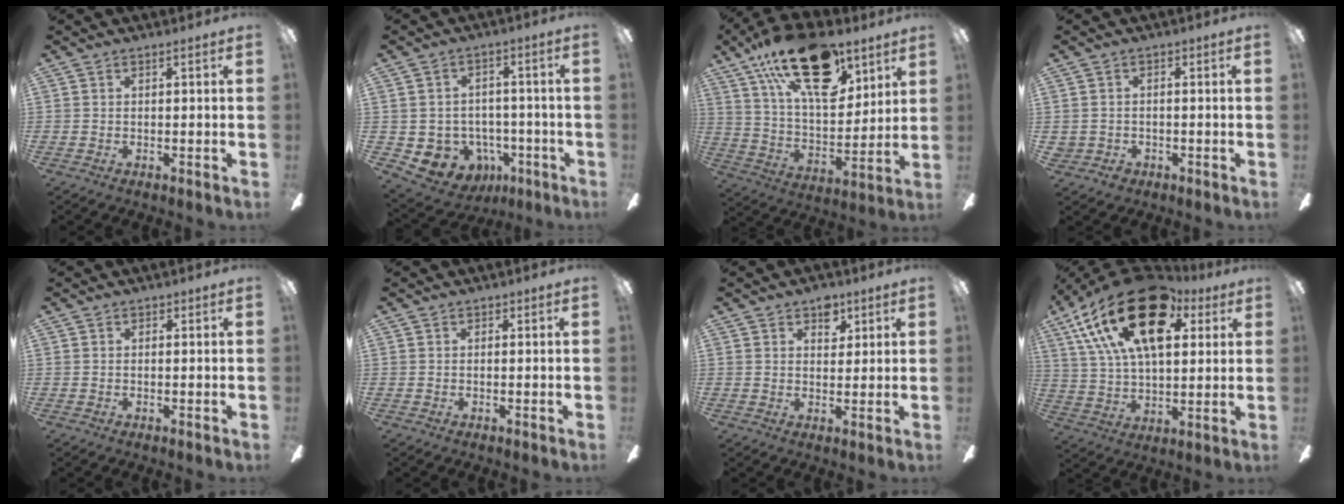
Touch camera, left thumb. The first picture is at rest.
{"total": 7.9, "force": [-3.3, 6.8, 2.3], "torque": [-0.057, 0.021, -0.051]}
{"total": 25.3, "force": [15.1, 12.0, 16.3], "torque": [-0.270, -0.075, 0.262]}
{"total": 2.6, "force": [-0.6, 2.5, 0.4], "torque": [-0.009, 0.007, -0.011]}
{"total": 0.0}
{"total": 0.0}
{"total": 5.4, "force": [3.3, 3.4, 2.6], "torque": [-0.019, -0.010, 0.052]}
{"total": 26.0, "force": [13.2, 13.2, 18.0], "torque": [-0.324, -0.052, 0.225]}